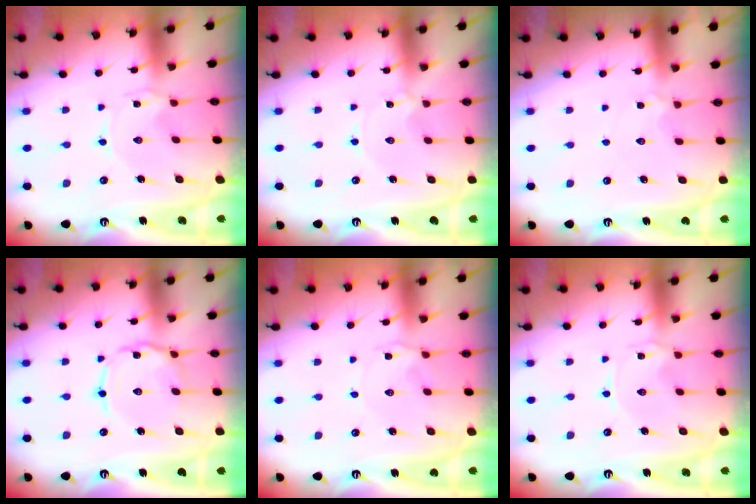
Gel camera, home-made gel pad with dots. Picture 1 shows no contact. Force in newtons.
{"total": 0.0}
{"total": 2.1, "press": 2.0, "slide": 0.6}
{"total": 4.2, "press": 4.2, "slide": 0.4}
{"total": 2.7, "press": 2.6, "slide": 0.4}
{"total": 0.0}